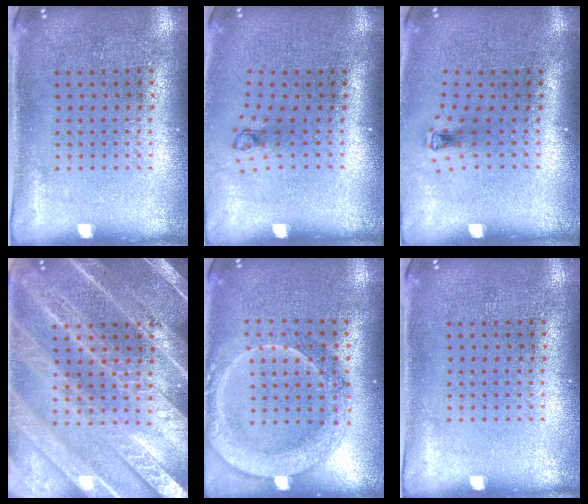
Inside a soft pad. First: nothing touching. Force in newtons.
{"total": 0.8, "press": 0.3, "slide": 0.7}
{"total": 0.7, "press": 0.3, "slide": 0.6}
{"total": 6.0, "press": 6.0, "slide": 0.7}
{"total": 2.0, "press": 1.8, "slide": 0.7}
{"total": 0.0}